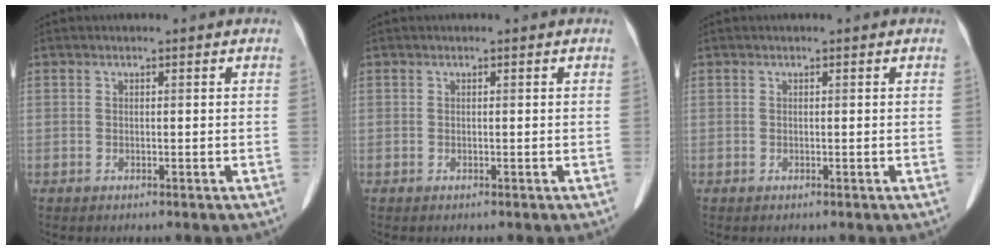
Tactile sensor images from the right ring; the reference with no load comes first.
{"total": 0.0}
{"total": 0.0}